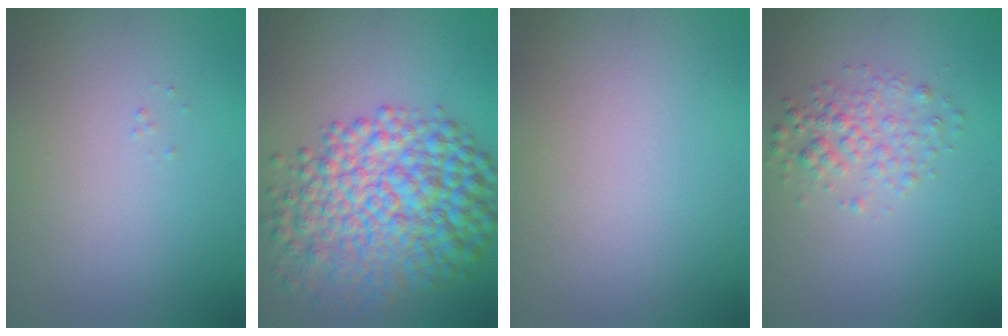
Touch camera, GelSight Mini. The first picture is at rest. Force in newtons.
{"total": 9.9, "press": 9.9, "slide": 0.1}
{"total": 0.0}
{"total": 2.5, "press": 2.5, "slide": 0.1}